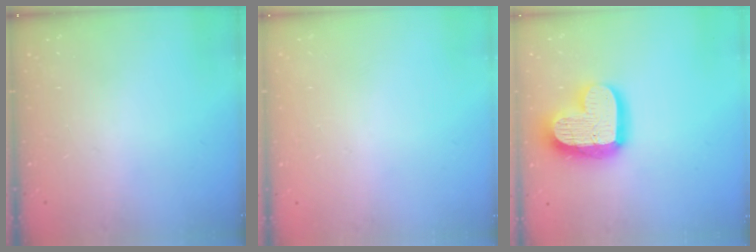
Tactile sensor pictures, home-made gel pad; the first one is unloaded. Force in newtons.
{"total": 0.0}
{"total": 19.0, "press": 19.0, "slide": 1.6}